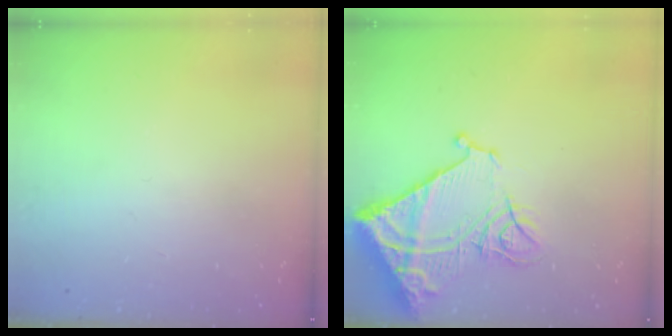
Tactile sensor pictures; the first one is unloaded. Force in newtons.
{"total": 17.0, "press": 16.8, "slide": 2.0}